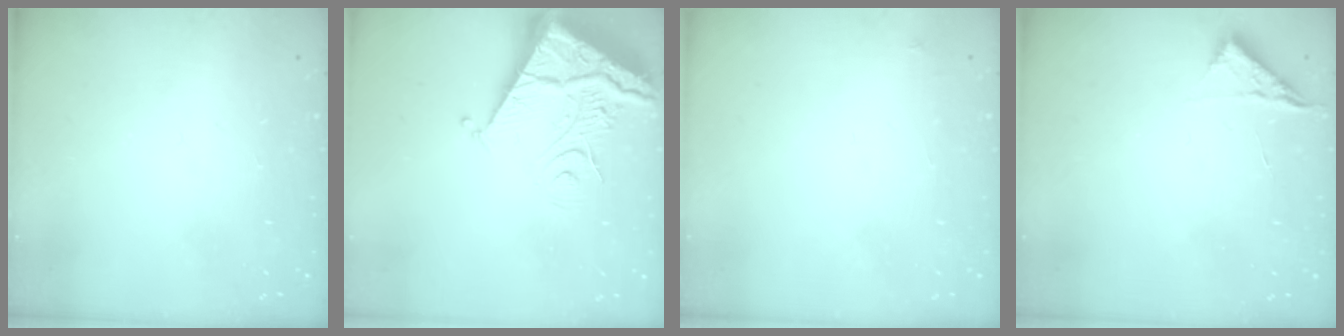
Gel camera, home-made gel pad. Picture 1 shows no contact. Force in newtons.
{"total": 9.6, "press": 9.5, "slide": 1.1}
{"total": 3.4, "press": 3.3, "slide": 0.4}
{"total": 5.1, "press": 5.0, "slide": 0.7}